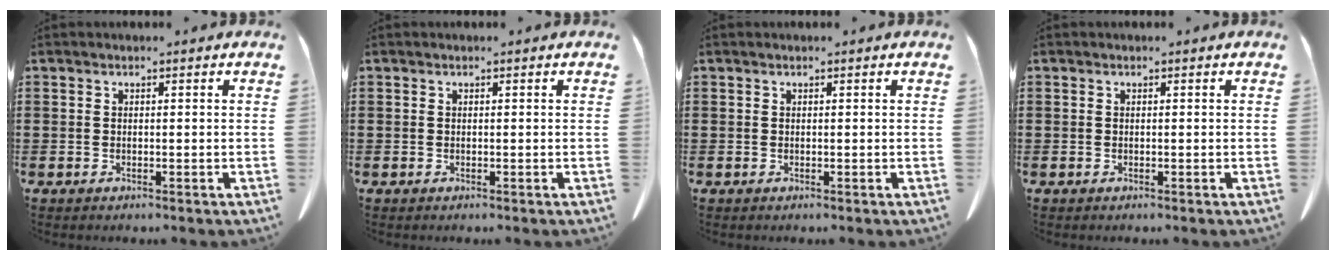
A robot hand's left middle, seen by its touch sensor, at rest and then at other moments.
{"total": 0.0}
{"total": 0.0}
{"total": 0.0}